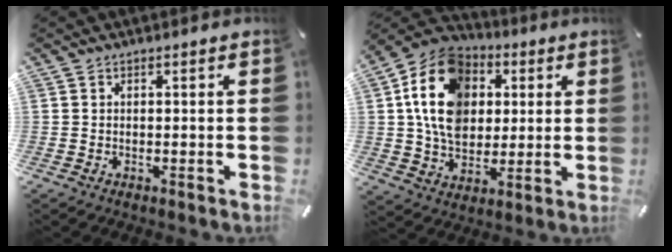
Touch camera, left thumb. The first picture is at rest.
{"total": 17.0, "force": [3.3, 13.6, 9.7], "torque": [-0.192, 0.001, 0.062]}